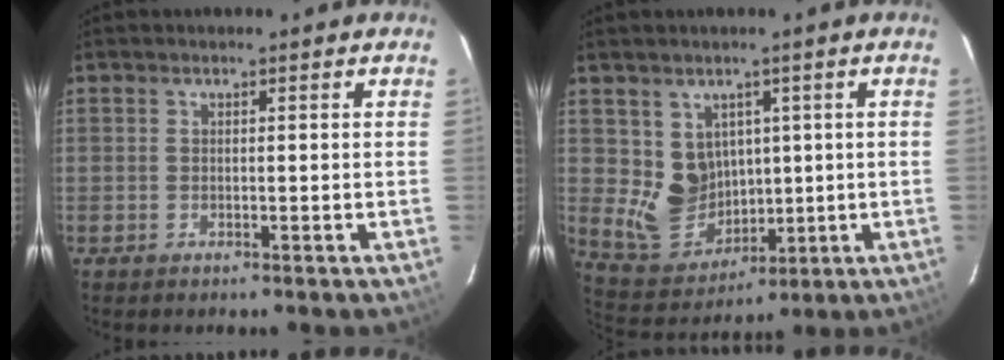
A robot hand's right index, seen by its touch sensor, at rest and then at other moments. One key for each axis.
{"total": 8.8, "fx": 2.0, "fy": 8.0, "fz": 3.1, "tx": -0.067, "ty": -0.003, "tz": 0.062}